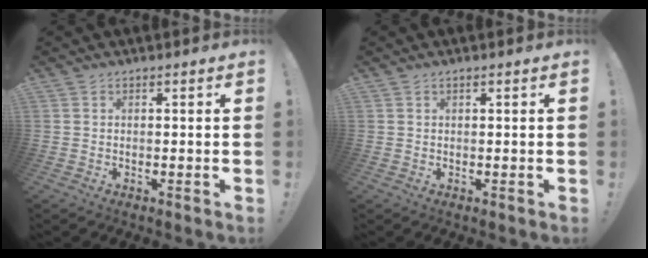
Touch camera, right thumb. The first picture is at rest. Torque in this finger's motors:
{"motor_torque": [0.02, -0.59, -0.01, 0.00, 0.00]}